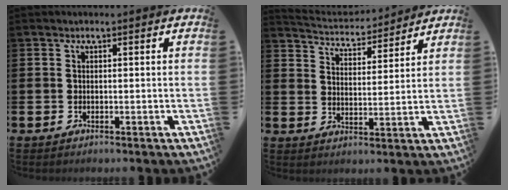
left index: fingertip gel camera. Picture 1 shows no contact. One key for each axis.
{"total": 4.8, "fx": 4.8, "fy": 0.9, "fz": 0.2, "tx": -0.029, "ty": -0.036, "tz": 0.082}